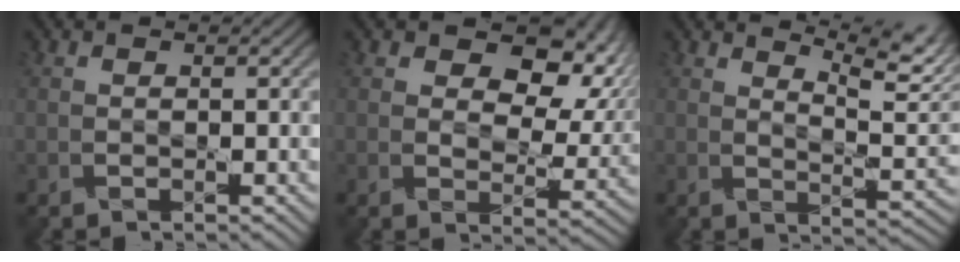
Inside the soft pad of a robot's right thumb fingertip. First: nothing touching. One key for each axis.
{"total": 9.1, "fx": 3.8, "fy": 5.7, "fz": 6.0, "tx": -0.084, "ty": 0.001, "tz": 0.052}
{"total": 7.0, "fx": 5.2, "fy": 1.4, "fz": 4.5, "tx": -0.082, "ty": 0.005, "tz": 0.076}